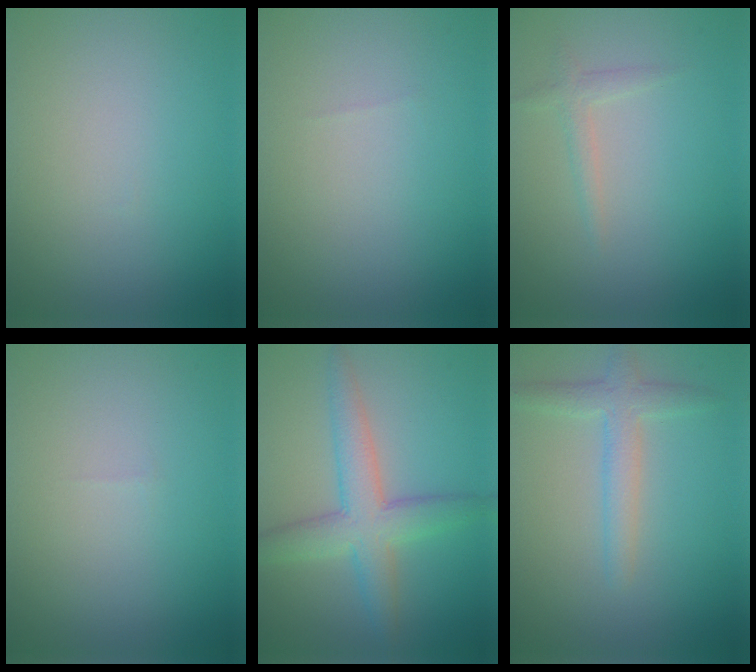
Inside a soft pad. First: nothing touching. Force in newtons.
{"total": 0.0}
{"total": 1.3, "press": 1.3, "slide": 0.0}
{"total": 0.0}
{"total": 5.1, "press": 5.1, "slide": 0.2}
{"total": 2.8, "press": 2.8, "slide": 0.1}